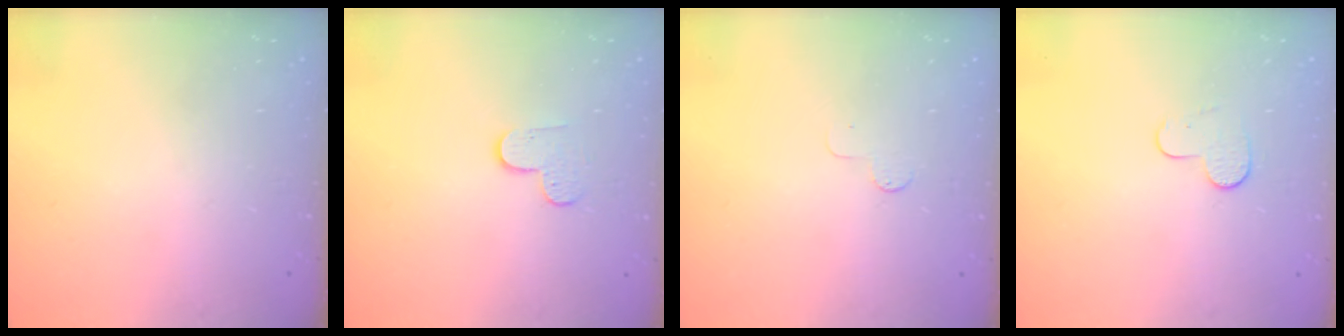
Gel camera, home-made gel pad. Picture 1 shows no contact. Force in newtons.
{"total": 3.8, "press": 3.8, "slide": 0.4}
{"total": 2.6, "press": 2.6, "slide": 0.3}
{"total": 6.2, "press": 6.1, "slide": 0.6}